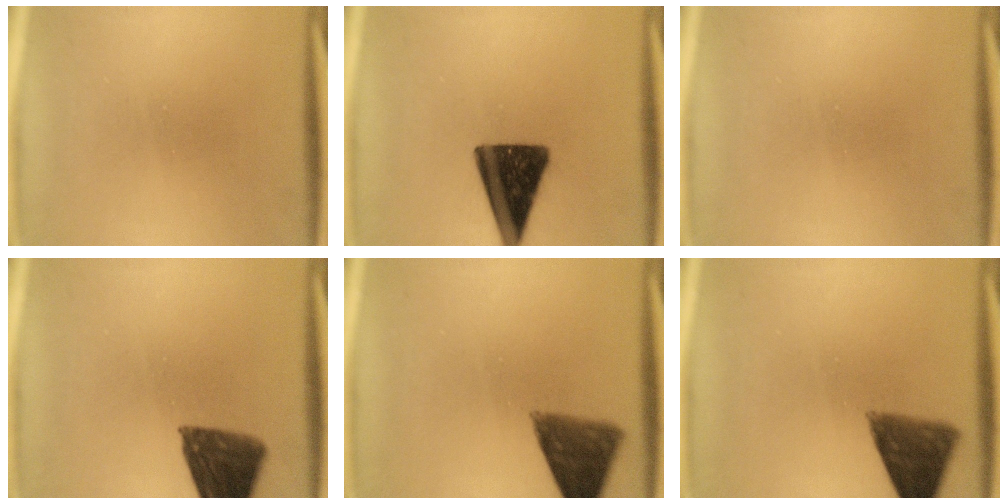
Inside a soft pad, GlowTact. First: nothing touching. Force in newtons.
{"total": 13.8}
{"total": 0.0}
{"total": 10.7}
{"total": 8.2}
{"total": 8.2}